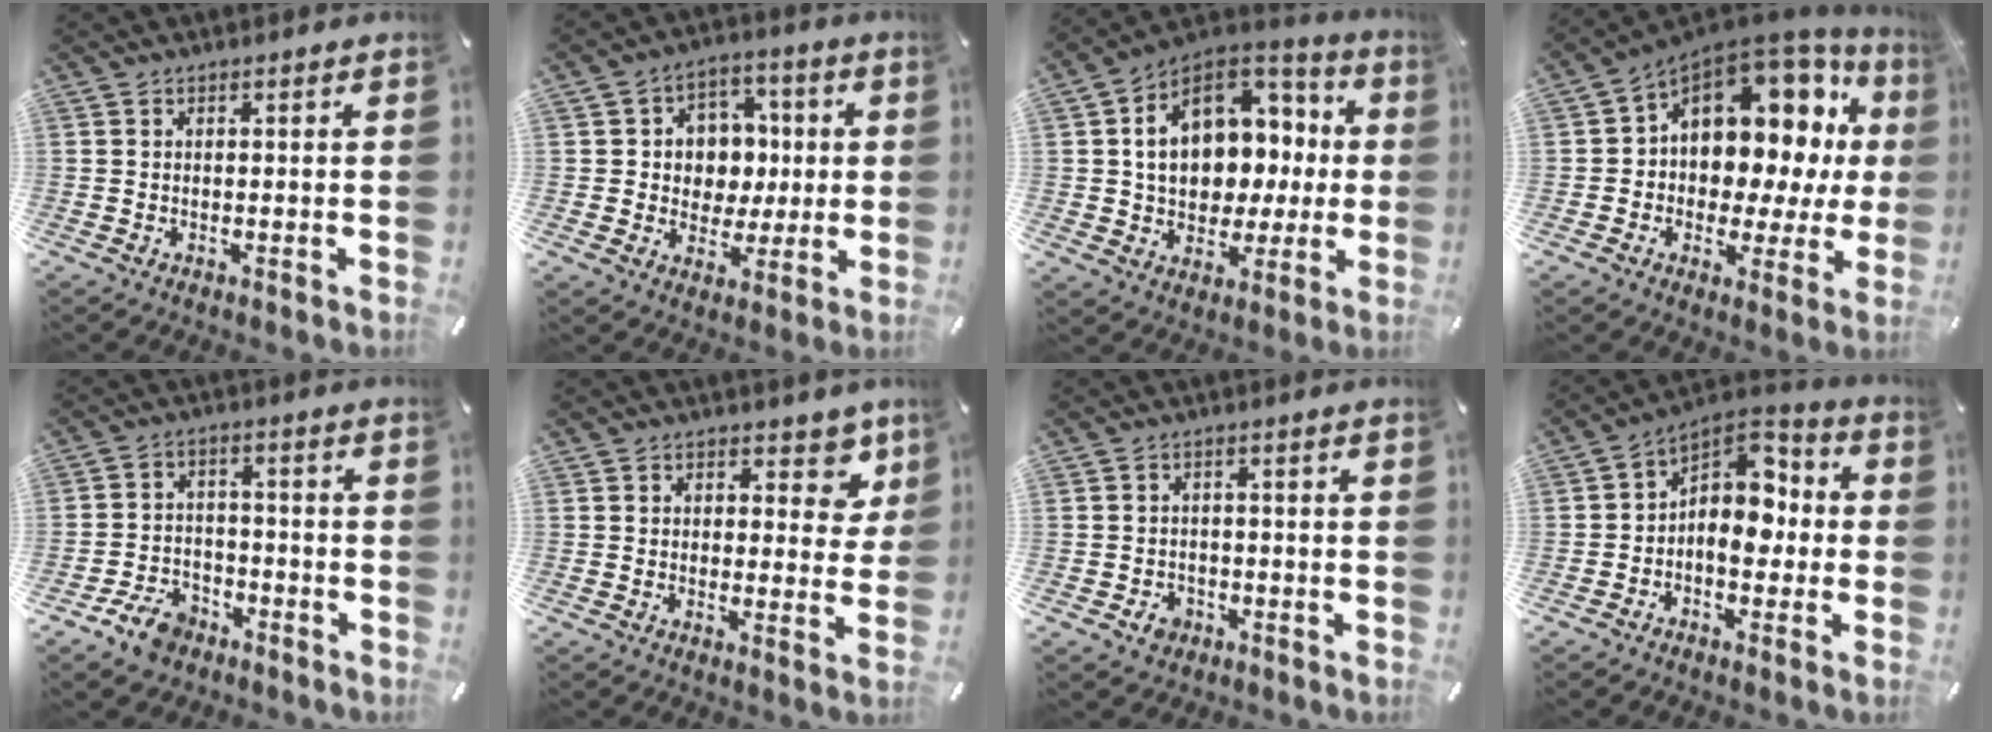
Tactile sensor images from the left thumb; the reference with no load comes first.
{"total": 8.8, "force": [0.2, 8.5, 2.1], "torque": [-0.024, -0.002, 0.006]}
{"total": 16.3, "force": [2.3, 13.1, 9.5], "torque": [-0.151, -0.009, 0.048]}
{"total": 12.6, "force": [5.4, 8.9, 7.1], "torque": [-0.090, -0.067, 0.092]}
{"total": 7.5, "force": [-4.9, 4.9, 2.9], "torque": [-0.056, 0.030, -0.091]}
{"total": 6.5, "force": [3.7, 4.2, 3.2], "torque": [-0.012, -0.021, 0.058]}
{"total": 3.6, "force": [-1.6, 3.0, 1.3], "torque": [-0.013, 0.004, -0.031]}
{"total": 9.9, "force": [-0.8, 7.3, 6.7], "torque": [-0.099, -0.003, -0.021]}